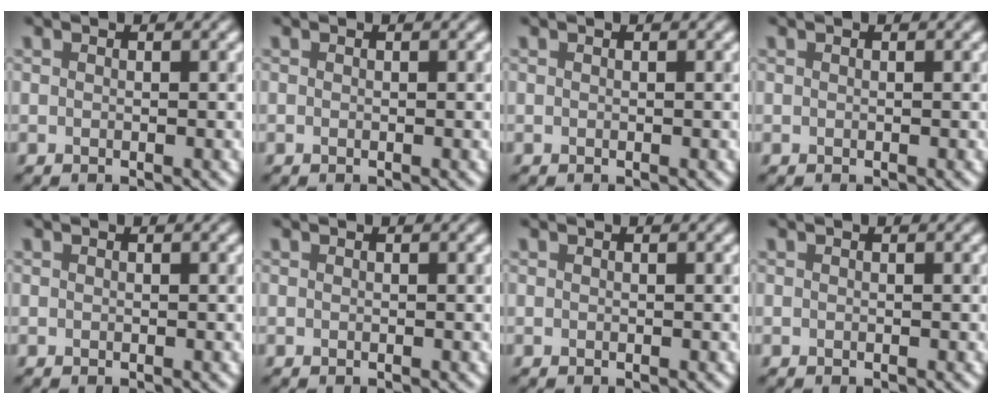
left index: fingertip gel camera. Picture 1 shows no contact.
{"total": 0.0}
{"total": 0.0}
{"total": 0.0}
{"total": 0.0}
{"total": 0.0}
{"total": 0.0}
{"total": 0.0}